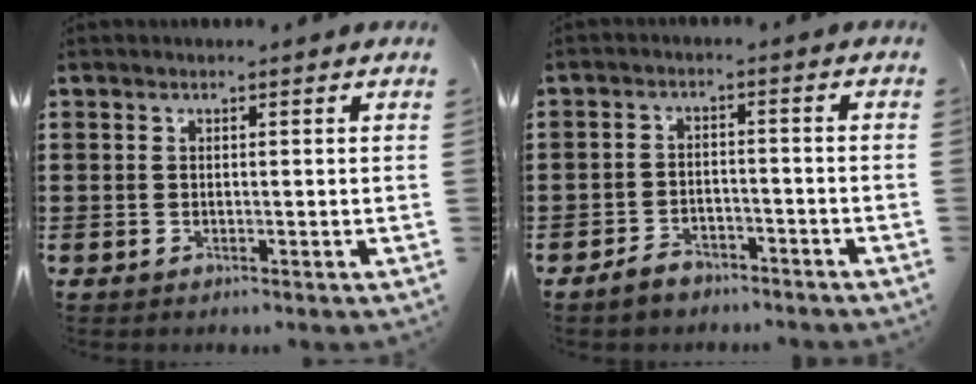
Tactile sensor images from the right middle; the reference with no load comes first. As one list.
[{"total": 3.1, "force": [-2.8, 1.0, 0.6], "torque": [-0.014, 0.007, -0.057]}]